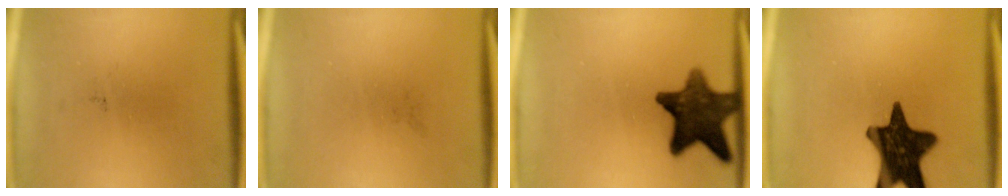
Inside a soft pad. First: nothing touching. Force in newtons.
{"total": 0.0}
{"total": 12.2}
{"total": 15.6}